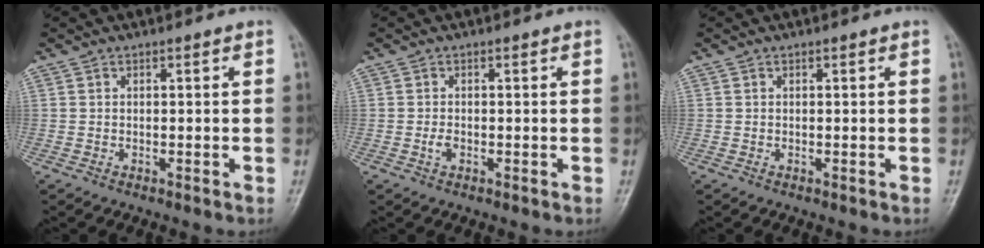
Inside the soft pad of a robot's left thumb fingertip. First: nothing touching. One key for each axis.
{"total": 1.3, "fx": -0.1, "fy": 0.7, "fz": 1.1, "tx": -0.016, "ty": 0.001, "tz": 0.000}
{"total": 0.0}